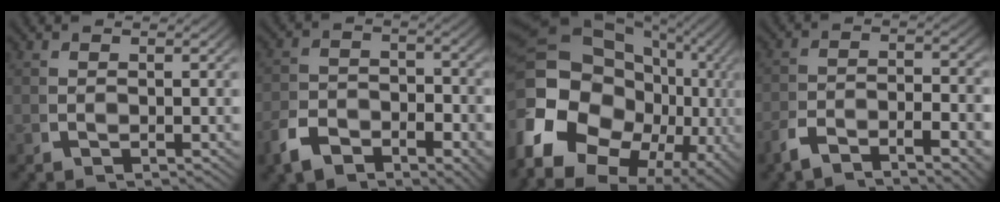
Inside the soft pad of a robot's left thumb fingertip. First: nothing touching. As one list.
[{"total": 4.3, "force": [-2.5, 2.7, 2.2], "torque": [-0.032, -0.019, -0.039]}, {"total": 20.1, "force": [0.3, 15.7, 12.6], "torque": [-0.271, -0.048, 0.005]}, {"total": 4.7, "force": [-2.9, 1.6, 3.3], "torque": [-0.046, -0.012, -0.051]}]